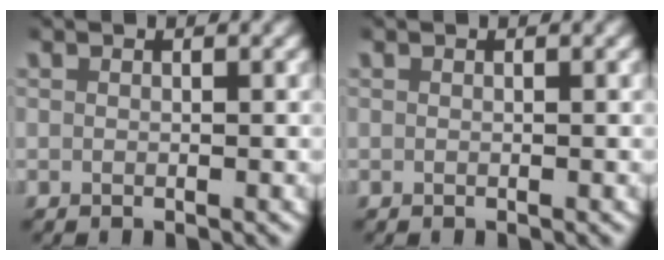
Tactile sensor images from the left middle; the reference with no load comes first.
{"total": 0.0}